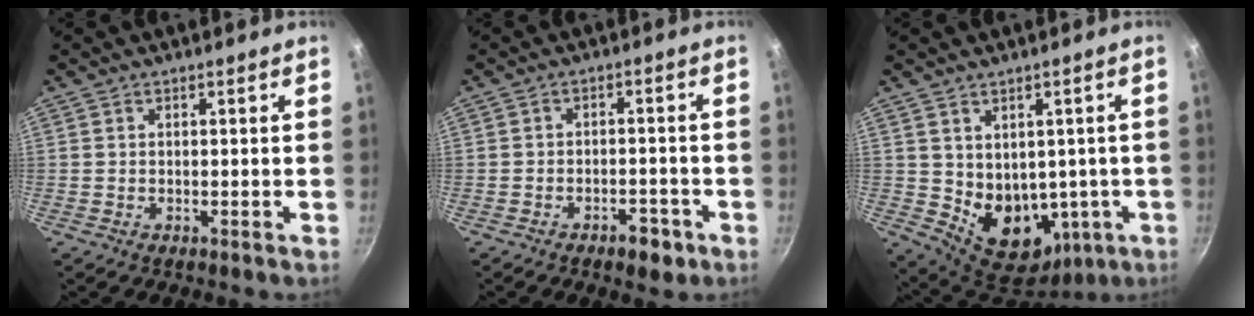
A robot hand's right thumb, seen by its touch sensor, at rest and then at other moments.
{"total": 5.0, "force": [-2.9, 2.7, 3.1], "torque": [-0.030, 0.023, -0.034]}
{"total": 13.3, "force": [0.0, 10.4, 8.3], "torque": [-0.091, -0.011, 0.037]}